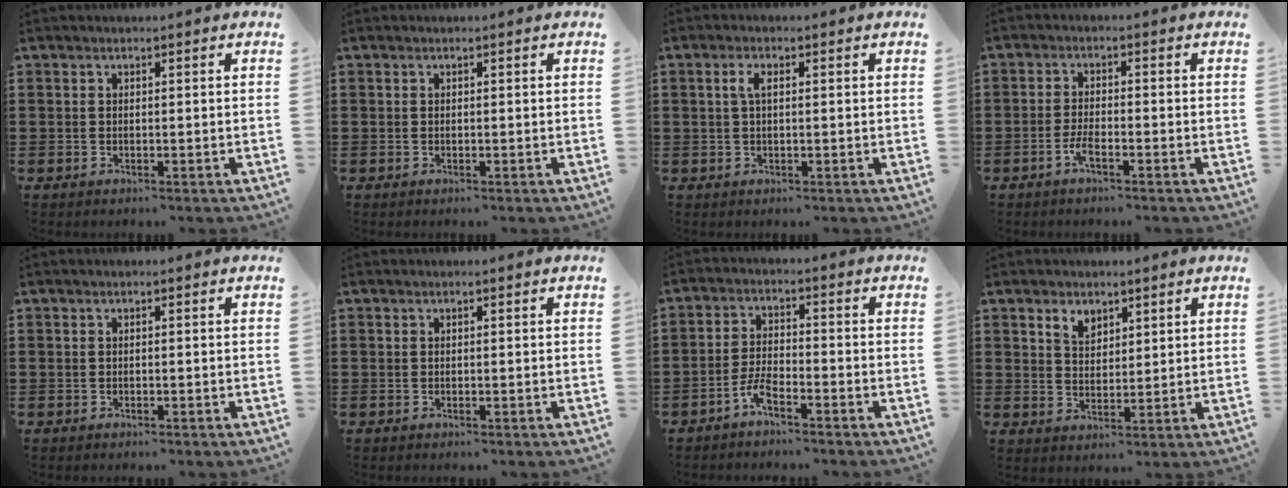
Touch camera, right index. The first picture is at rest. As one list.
[{"total": 0.0}, {"total": 2.2, "force": [0.4, 0.8, 2.0], "torque": [-0.041, 0.006, 0.005]}, {"total": 2.7, "force": [-1.5, 0.3, 2.2], "torque": [-0.054, -0.007, -0.031]}, {"total": 0.0}, {"total": 0.0}, {"total": 3.8, "force": [-2.9, 0.6, 2.4], "torque": [-0.066, -0.003, -0.060]}, {"total": 3.3, "force": [2.4, 2.0, 1.1], "torque": [-0.030, 0.006, 0.045]}]